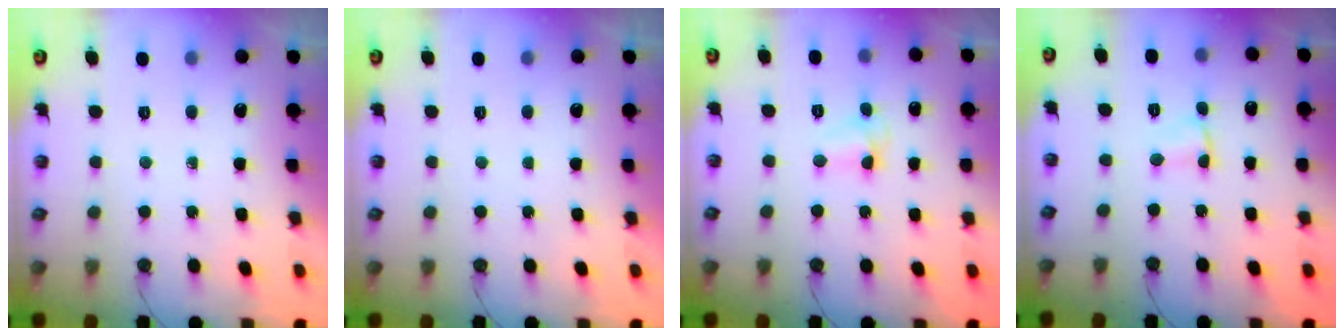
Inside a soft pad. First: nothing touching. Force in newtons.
{"total": 0.0}
{"total": 4.5, "press": 4.4, "slide": 0.6}
{"total": 2.9, "press": 0.9, "slide": 2.7}